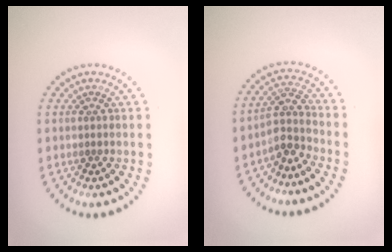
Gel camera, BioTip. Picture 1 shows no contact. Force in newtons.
{"total": 2.7, "press": 2.0, "slide": 1.8}